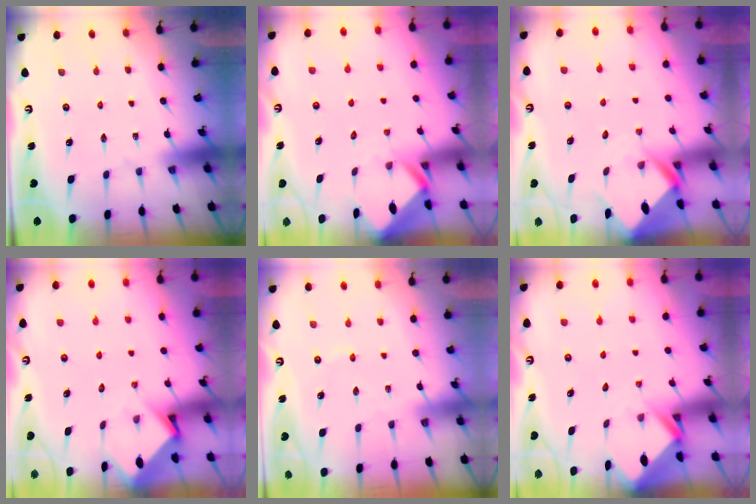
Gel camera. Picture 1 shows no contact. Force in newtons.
{"total": 2.8, "press": 2.8, "slide": 0.2}
{"total": 5.5, "press": 5.5, "slide": 0.4}
{"total": 3.6, "press": 3.6, "slide": 0.3}
{"total": 1.5, "press": 1.4, "slide": 0.2}
{"total": 2.6, "press": 2.6, "slide": 0.1}